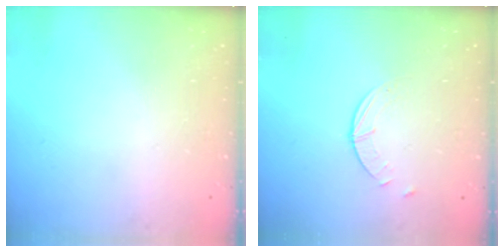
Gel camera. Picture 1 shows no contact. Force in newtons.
{"total": 0.9, "press": 0.9, "slide": 0.2}